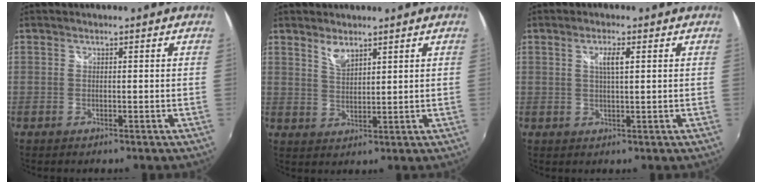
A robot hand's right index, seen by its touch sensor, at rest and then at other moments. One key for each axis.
{"total": 3.5, "fx": 2.7, "fy": 0.9, "fz": 1.9, "tx": -0.033, "ty": -0.002, "tz": 0.049}
{"total": 2.9, "fx": 1.0, "fy": 0.2, "fz": 2.7, "tx": -0.048, "ty": 0.002, "tz": 0.015}